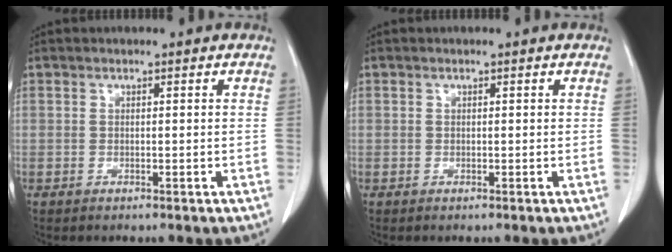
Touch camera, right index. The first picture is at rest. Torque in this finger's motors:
{"motor_torque": [-0.26, 0.10, -0.59, -0.14]}